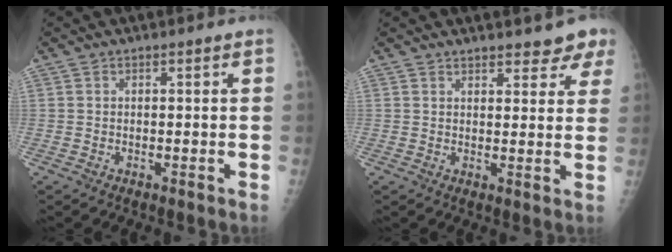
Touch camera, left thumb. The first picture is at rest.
{"total": 6.2, "force": [5.4, 2.3, 1.9], "torque": [0.014, -0.025, 0.056]}